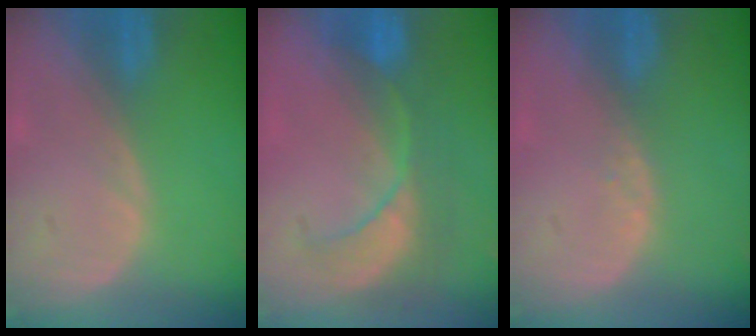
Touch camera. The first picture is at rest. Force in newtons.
{"total": 8.4, "press": 7.9, "slide": 2.6}
{"total": 1.1, "press": 0.8, "slide": 0.7}